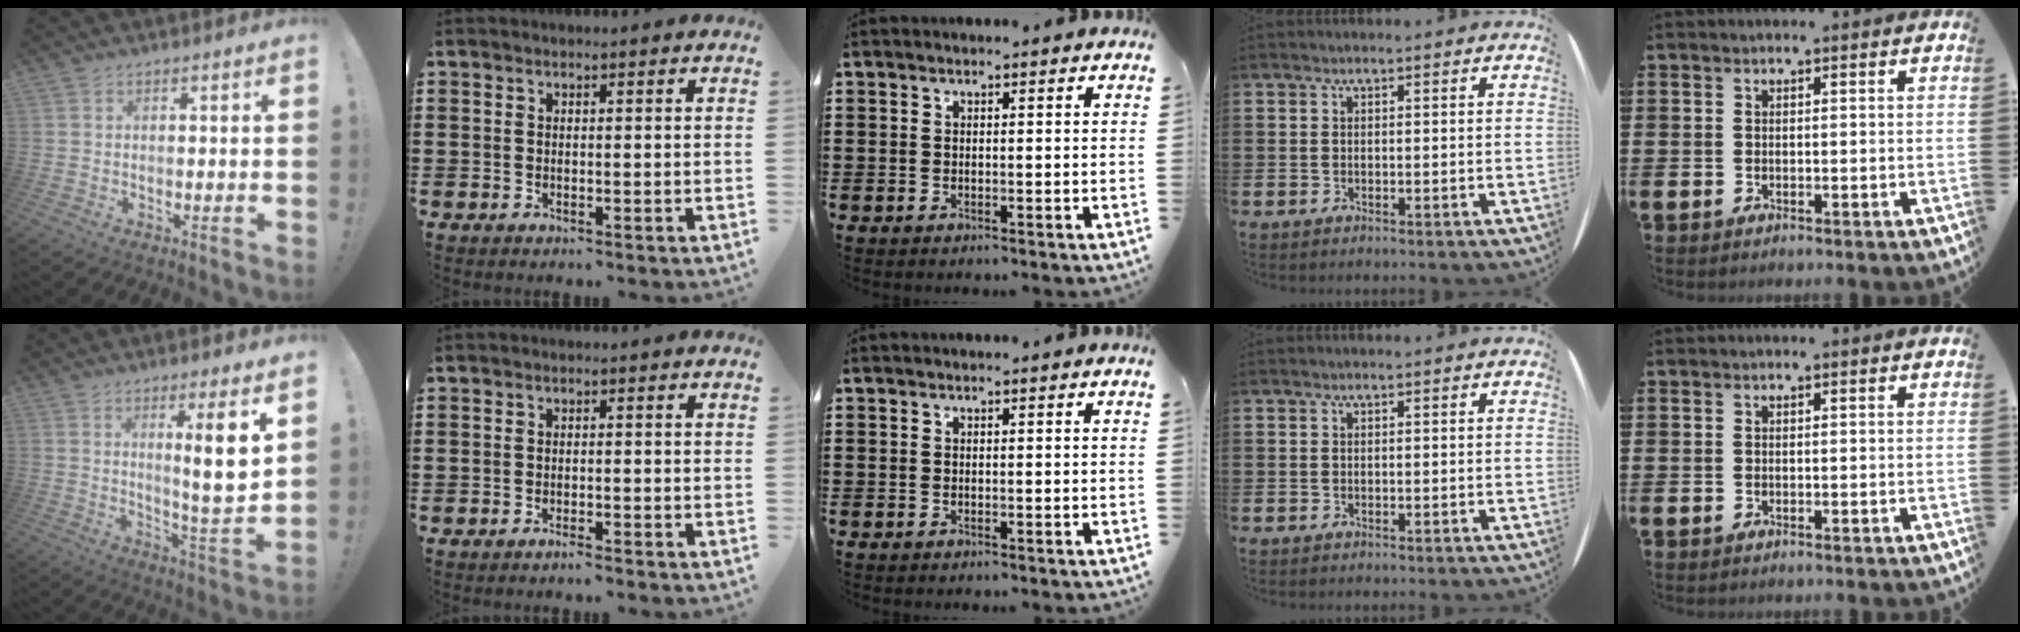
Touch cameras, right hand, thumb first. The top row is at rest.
{"thumb": {"total": 10.5, "force": [3.8, 0.0, 9.8], "torque": [-0.139, -0.029, 0.050]}, "index": {"total": 1.2, "force": [-1.1, -0.1, 0.5], "torque": [-0.010, -0.002, -0.019]}}